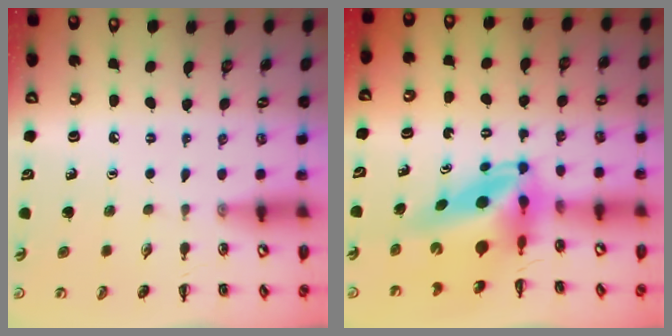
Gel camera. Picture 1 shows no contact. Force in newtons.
{"total": 7.2, "press": 6.8, "slide": 2.4}